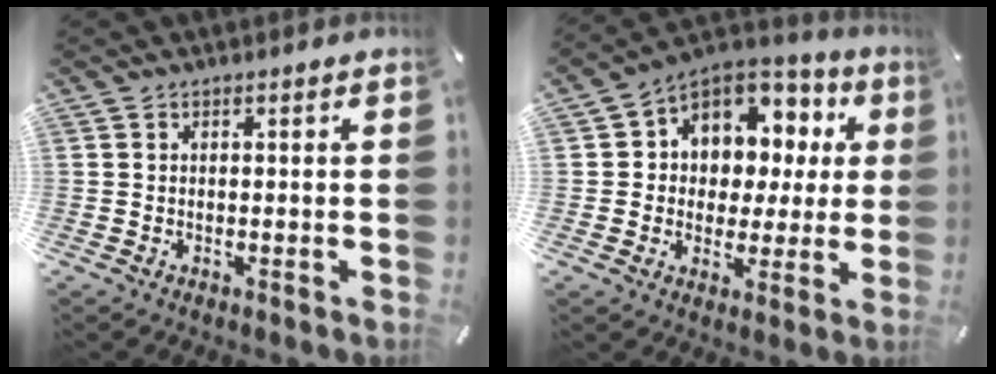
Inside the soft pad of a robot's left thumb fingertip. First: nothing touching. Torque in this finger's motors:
{"motor_torque": [0.89, 0.53, 0.84, 0.40, 0.07]}